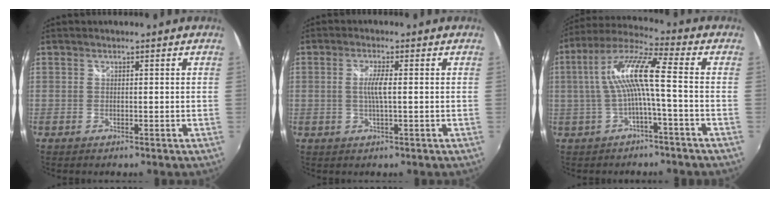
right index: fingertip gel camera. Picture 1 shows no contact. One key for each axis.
{"total": 3.6, "fx": 0.0, "fy": 0.1, "fz": 3.6, "tx": -0.068, "ty": -0.002, "tz": 0.000}
{"total": 11.0, "fx": -0.9, "fy": 0.8, "fz": 11.0, "tx": -0.221, "ty": 0.018, "tz": -0.014}